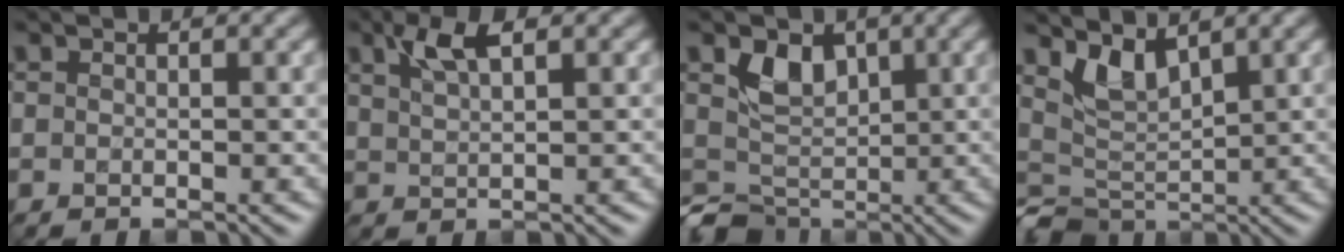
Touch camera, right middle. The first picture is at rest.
{"total": 3.2, "force": [1.9, 1.0, 2.4], "torque": [-0.047, 0.004, 0.035]}
{"total": 3.7, "force": [0.1, 3.1, 2.0], "torque": [-0.025, -0.006, 0.005]}
{"total": 2.9, "force": [1.3, 1.9, 1.7], "torque": [-0.037, -0.008, 0.032]}